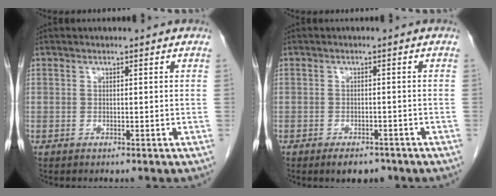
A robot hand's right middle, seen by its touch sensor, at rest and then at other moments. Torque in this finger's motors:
{"motor_torque": [0.04, -0.02, 0.01, 0.00]}